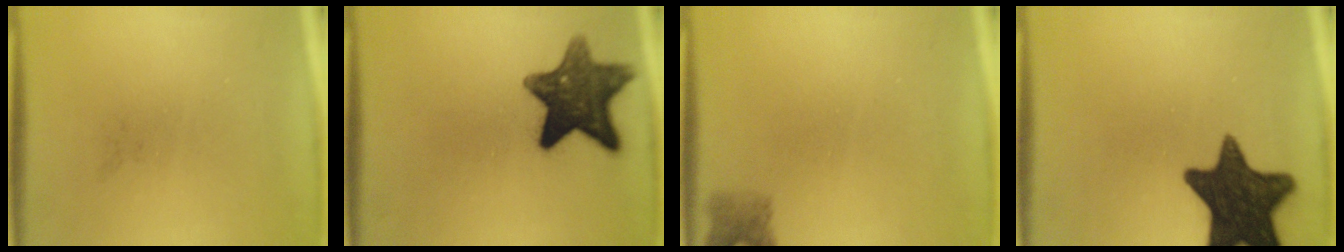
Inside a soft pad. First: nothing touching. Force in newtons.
{"total": 12.2}
{"total": 2.3}
{"total": 16.2}